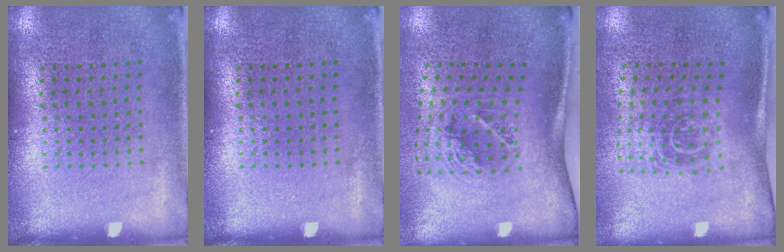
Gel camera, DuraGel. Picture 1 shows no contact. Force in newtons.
{"total": 0.0}
{"total": 2.0, "press": 1.3, "slide": 1.6}
{"total": 1.8, "press": 1.2, "slide": 1.3}